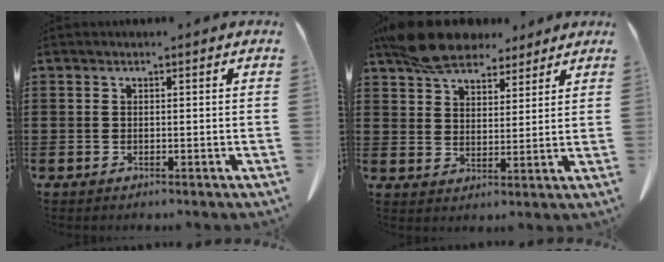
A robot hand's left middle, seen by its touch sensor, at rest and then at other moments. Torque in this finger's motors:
{"motor_torque": [2.14, 0.00, 0.72, 0.21]}